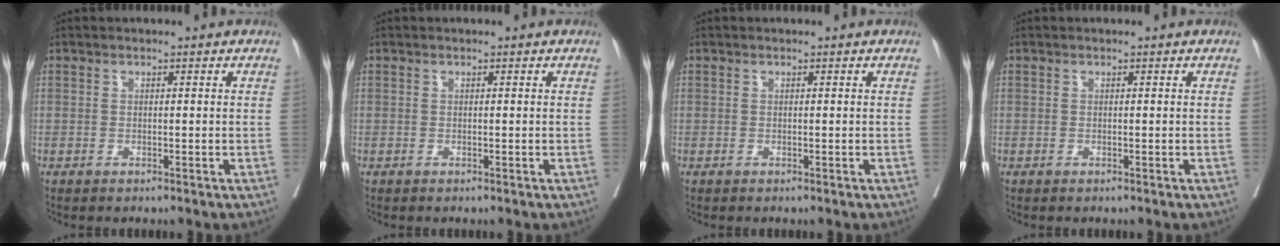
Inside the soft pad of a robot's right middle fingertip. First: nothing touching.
{"total": 0.0}
{"total": 0.0}
{"total": 0.0}